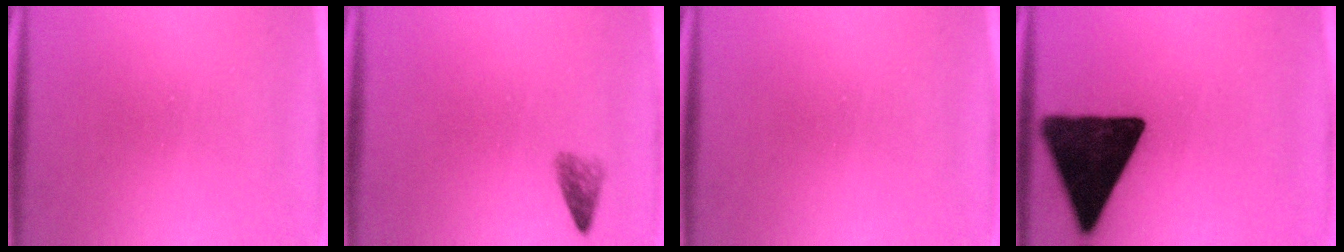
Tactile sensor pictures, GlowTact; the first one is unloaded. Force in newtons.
{"total": 1.7}
{"total": 0.0}
{"total": 16.9}